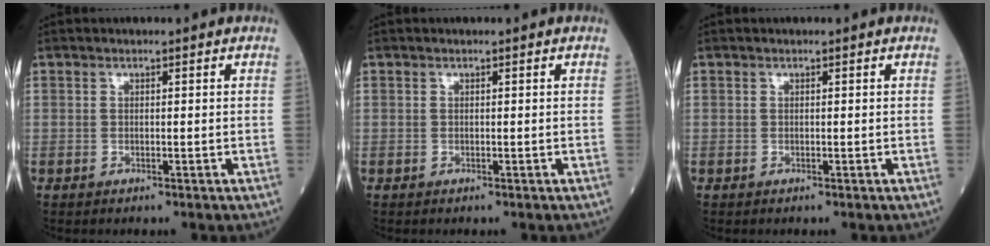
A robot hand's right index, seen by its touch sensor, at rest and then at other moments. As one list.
[{"total": 0.0}, {"total": 0.0}]